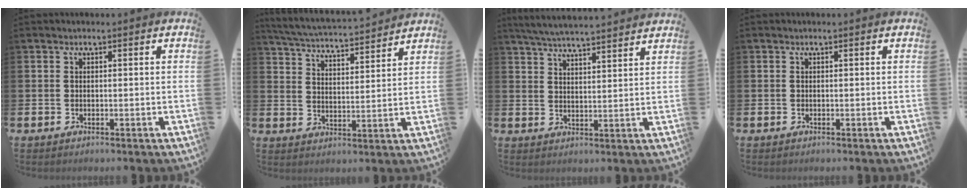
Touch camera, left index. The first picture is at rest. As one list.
[{"total": 5.0, "force": [4.9, 0.2, 0.9], "torque": [-0.036, -0.040, 0.081]}, {"total": 5.4, "force": [5.3, -0.1, 0.9], "torque": [-0.040, -0.029, 0.095]}, {"total": 0.0}]